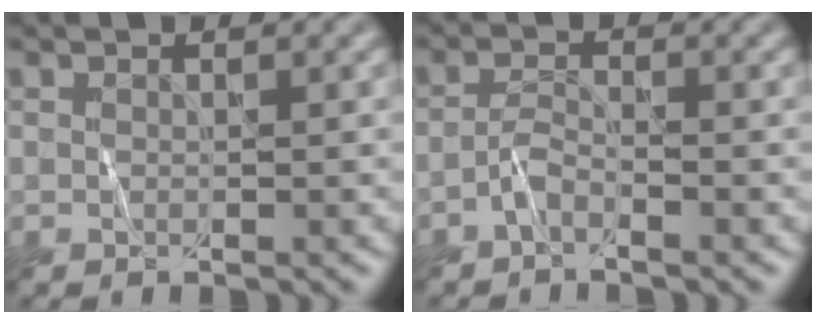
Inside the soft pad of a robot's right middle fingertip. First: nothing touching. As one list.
[{"total": 1.6, "force": [-1.3, 0.3, 0.9], "torque": [-0.023, 0.005, -0.031]}]